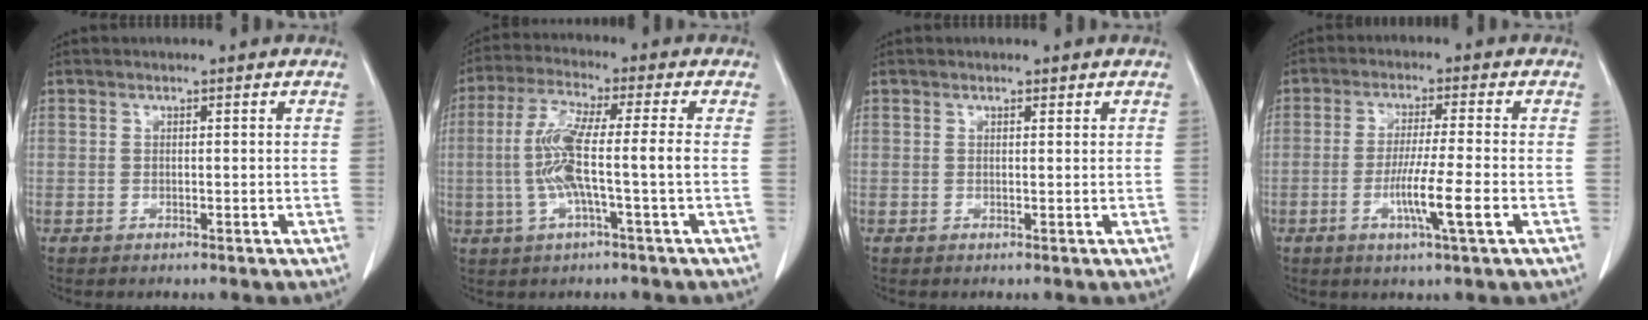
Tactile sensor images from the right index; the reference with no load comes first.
{"total": 8.9, "force": [-1.0, 0.4, 8.9], "torque": [-0.182, 0.015, -0.022]}
{"total": 0.6, "force": [0.6, 0.2, 0.2], "torque": [-0.004, -0.001, 0.009]}
{"total": 7.3, "force": [-2.3, -0.6, 6.9], "torque": [-0.121, -0.013, -0.042]}